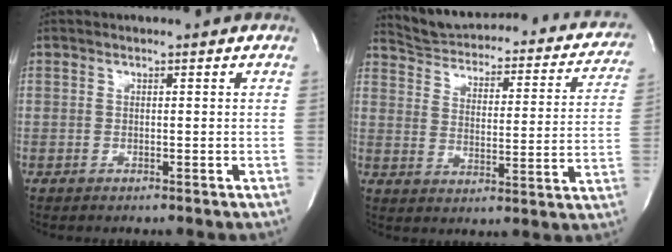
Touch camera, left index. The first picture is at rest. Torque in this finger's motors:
{"motor_torque": [0.43, -0.65, -0.20, -0.04]}